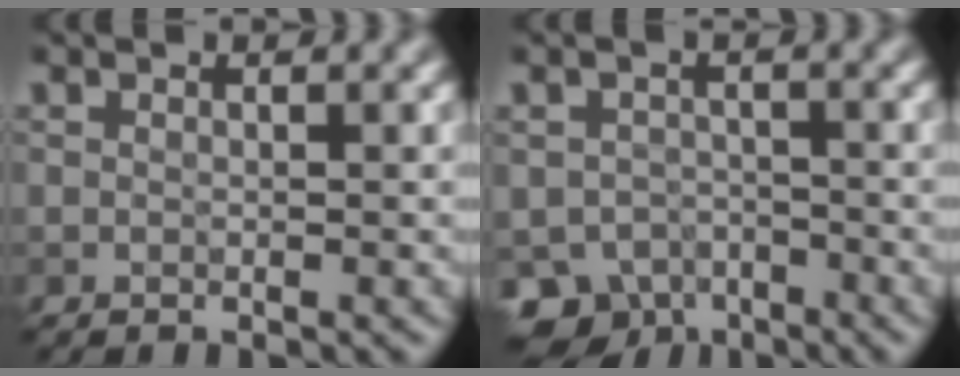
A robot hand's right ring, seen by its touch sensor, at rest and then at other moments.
{"total": 5.3, "force": [-3.8, 3.5, 1.2], "torque": [-0.004, -0.010, -0.057]}